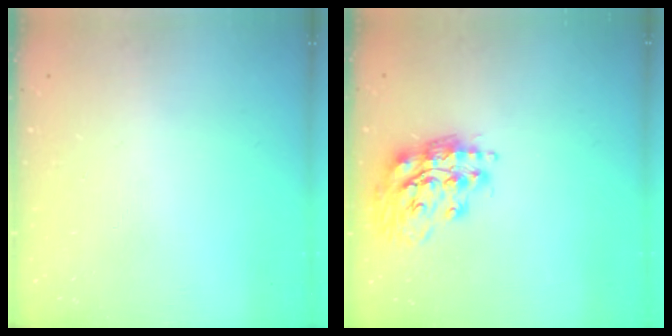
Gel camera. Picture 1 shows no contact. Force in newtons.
{"total": 16.2, "press": 16.2, "slide": 1.5}